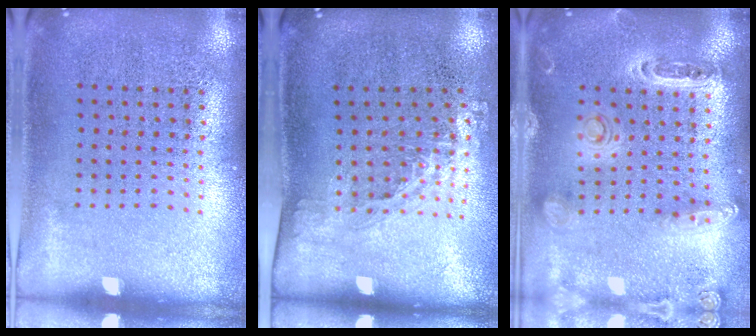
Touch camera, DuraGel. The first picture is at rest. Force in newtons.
{"total": 1.3, "press": 0.9, "slide": 0.9}
{"total": 1.4, "press": 1.4, "slide": 0.4}